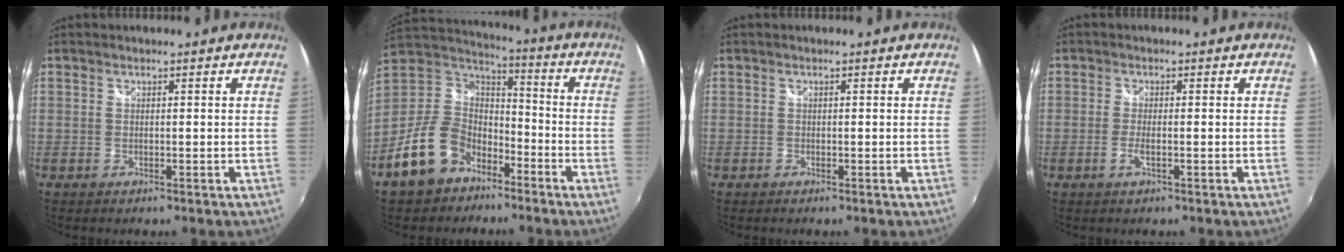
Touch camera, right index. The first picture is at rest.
{"total": 15.1, "force": [-9.0, 9.9, 7.0], "torque": [-0.168, 0.020, -0.151]}
{"total": 0.0}
{"total": 2.3, "force": [-0.8, 0.4, 2.1], "torque": [-0.045, -0.003, -0.016]}